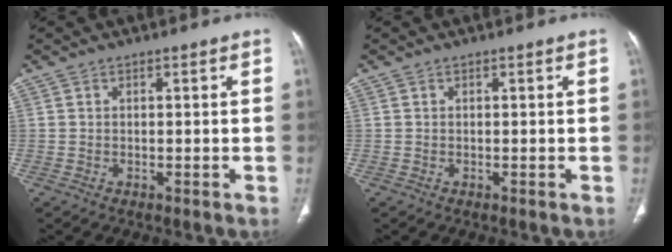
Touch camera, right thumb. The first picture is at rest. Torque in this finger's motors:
{"motor_torque": [-0.02, 0.02, -0.04, 0.04, 0.02]}